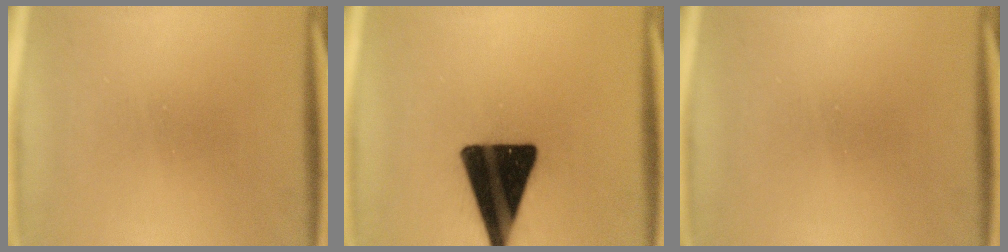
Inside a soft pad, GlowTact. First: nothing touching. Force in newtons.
{"total": 18.3}
{"total": 0.0}